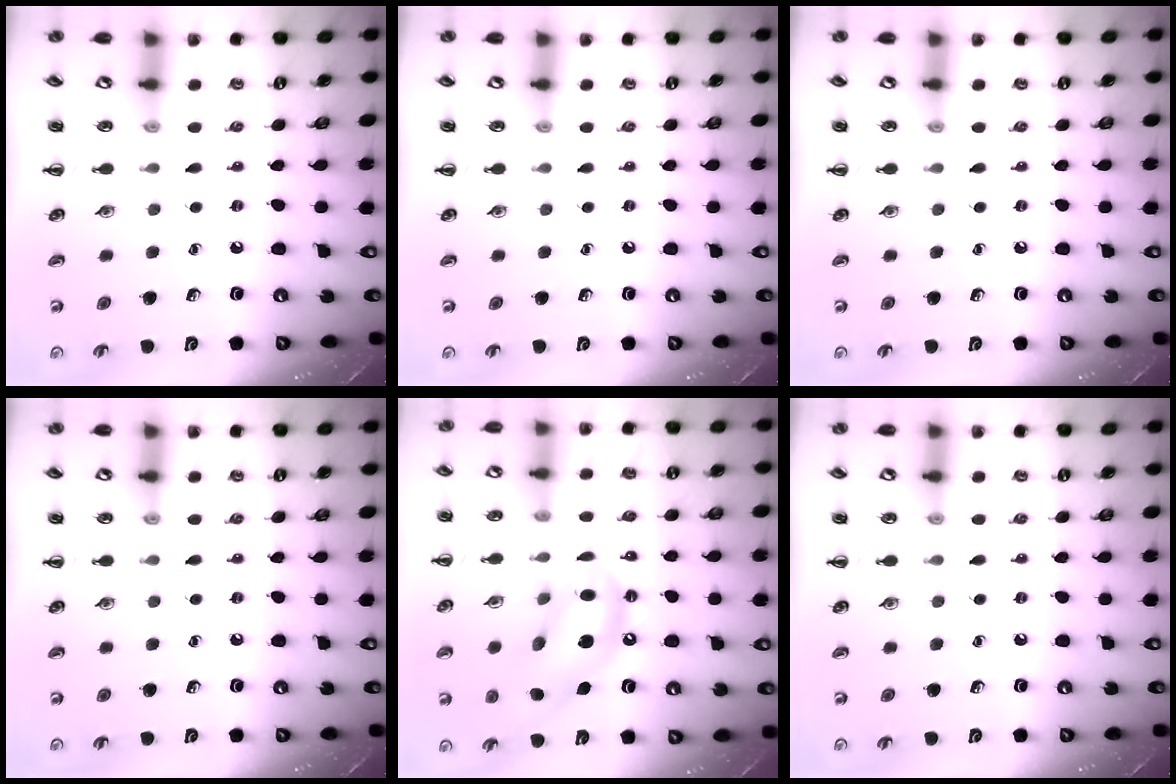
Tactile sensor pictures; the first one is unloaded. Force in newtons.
{"total": 0.0}
{"total": 0.0}
{"total": 0.0}
{"total": 15.0, "press": 14.5, "slide": 4.1}
{"total": 0.0}